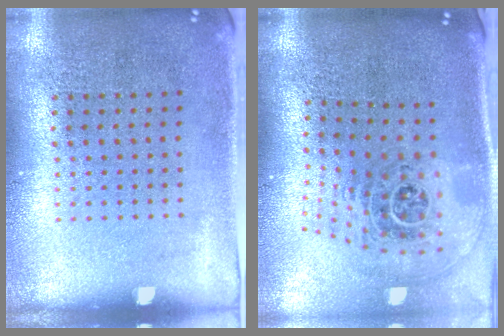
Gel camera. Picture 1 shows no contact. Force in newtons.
{"total": 2.4, "press": 1.7, "slide": 1.7}